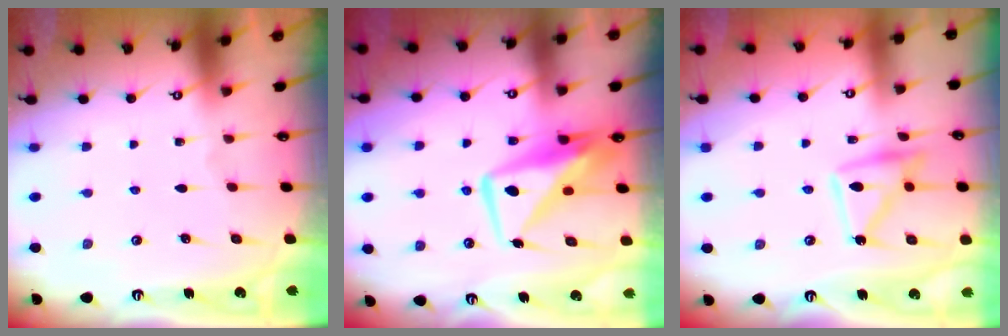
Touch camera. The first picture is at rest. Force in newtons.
{"total": 10.0, "press": 9.9, "slide": 1.3}
{"total": 12.6, "press": 12.6, "slide": 1.1}